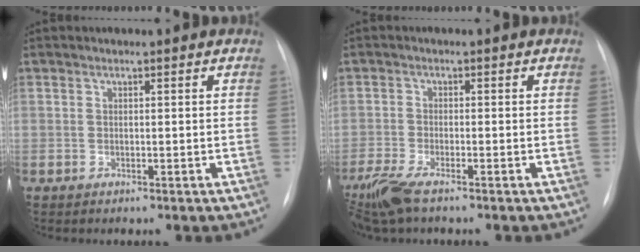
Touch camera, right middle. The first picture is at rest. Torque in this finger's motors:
{"motor_torque": [0.84, -0.73, 0.24, 0.08]}